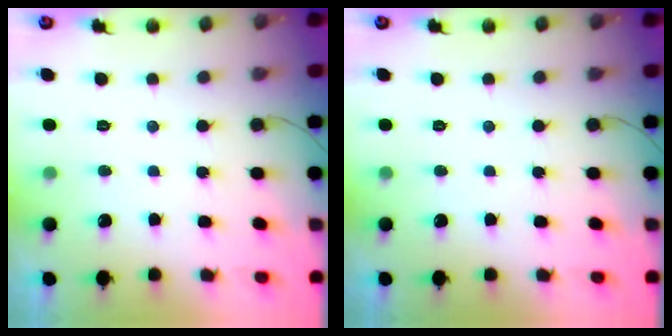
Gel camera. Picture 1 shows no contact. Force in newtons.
{"total": 0.0}